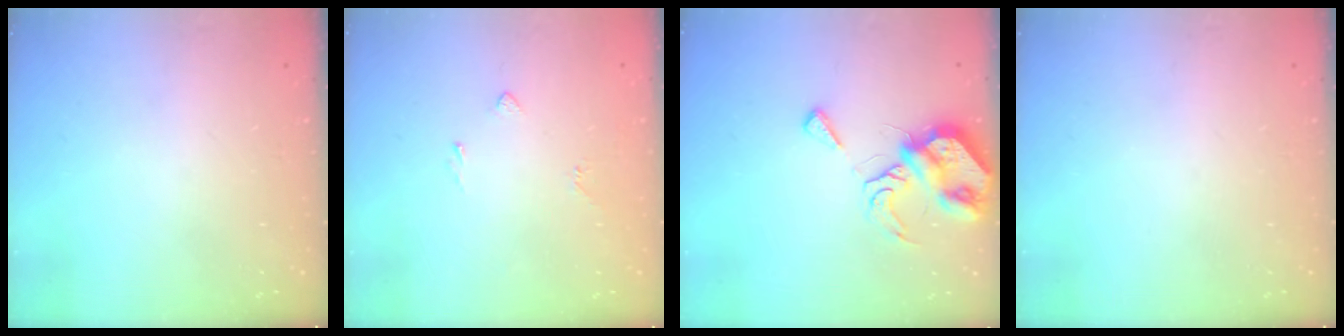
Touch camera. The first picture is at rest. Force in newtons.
{"total": 2.3, "press": 2.2, "slide": 0.6}
{"total": 9.0, "press": 8.9, "slide": 1.3}
{"total": 0.0}